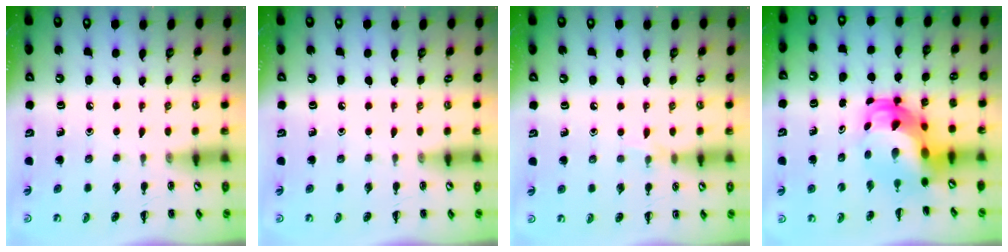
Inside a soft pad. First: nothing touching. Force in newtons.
{"total": 0.0}
{"total": 4.8, "press": 4.6, "slide": 1.3}
{"total": 7.1, "press": 6.8, "slide": 2.2}